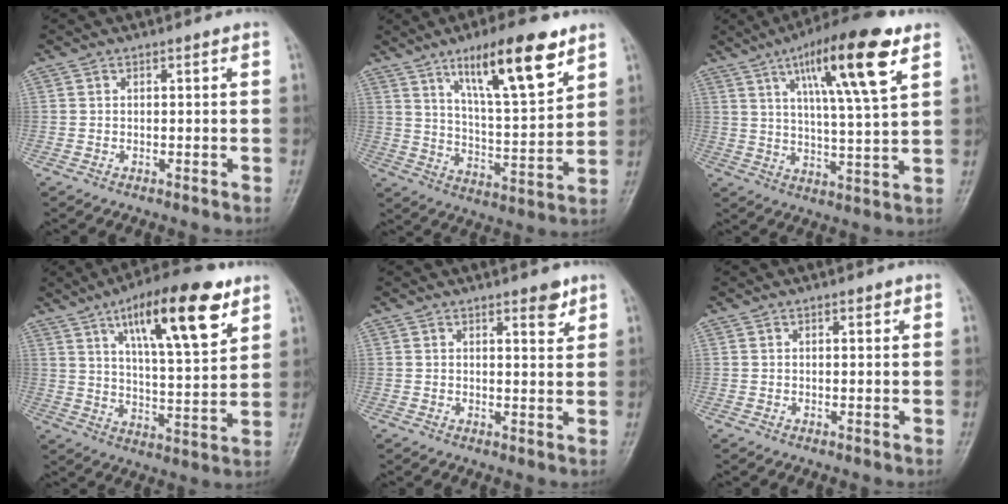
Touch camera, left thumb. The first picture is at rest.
{"total": 16.7, "force": [9.9, 4.2, 12.8], "torque": [-0.187, -0.049, 0.168]}
{"total": 16.8, "force": [8.2, 3.0, 14.3], "torque": [-0.226, -0.026, 0.133]}
{"total": 18.4, "force": [9.7, 5.3, 14.7], "torque": [-0.208, -0.038, 0.157]}
{"total": 3.2, "force": [2.2, 1.2, 2.1], "torque": [-0.016, -0.013, 0.029]}
{"total": 1.0, "force": [0.6, 0.5, 0.7], "torque": [-0.007, -0.001, 0.006]}